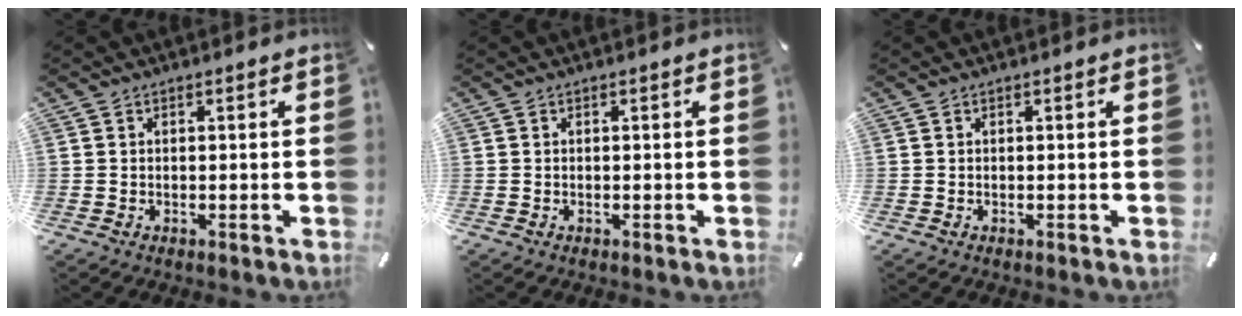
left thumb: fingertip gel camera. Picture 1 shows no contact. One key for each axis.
{"total": 0.0}
{"total": 0.0}